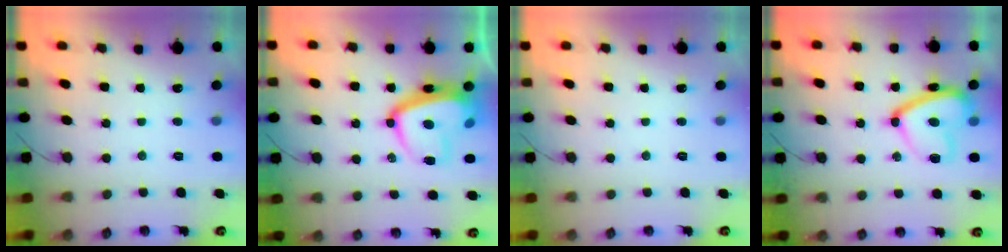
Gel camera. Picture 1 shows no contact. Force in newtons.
{"total": 15.1, "press": 15.0, "slide": 1.4}
{"total": 0.0}
{"total": 16.0, "press": 15.9, "slide": 1.5}